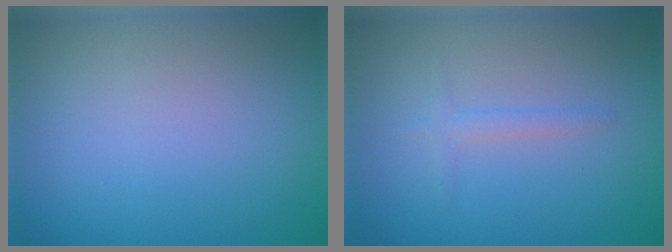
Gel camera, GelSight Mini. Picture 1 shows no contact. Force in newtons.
{"total": 1.1, "press": 1.1, "slide": 0.1}